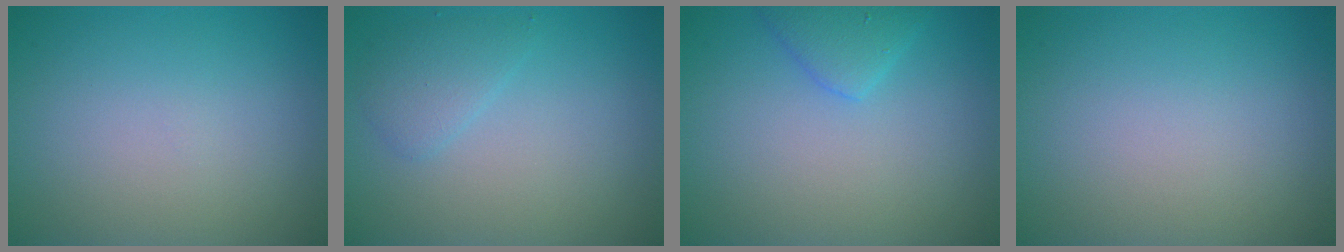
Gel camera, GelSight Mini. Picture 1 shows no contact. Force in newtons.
{"total": 1.8, "press": 1.8, "slide": 0.1}
{"total": 2.2, "press": 2.2, "slide": 0.2}
{"total": 0.0}